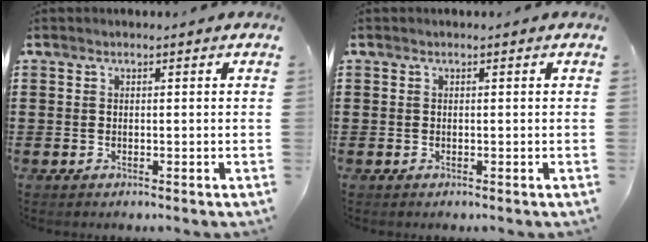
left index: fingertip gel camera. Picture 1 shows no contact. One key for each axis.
{"total": 0.0}